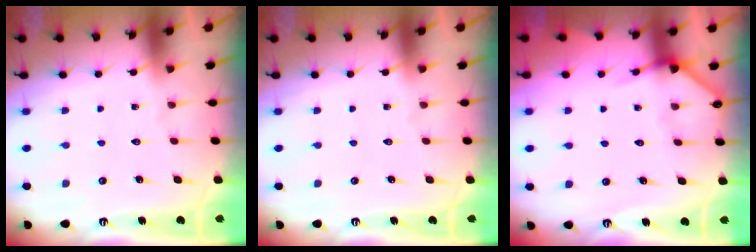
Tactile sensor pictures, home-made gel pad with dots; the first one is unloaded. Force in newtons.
{"total": 0.0}
{"total": 3.7, "press": 3.7, "slide": 0.3}